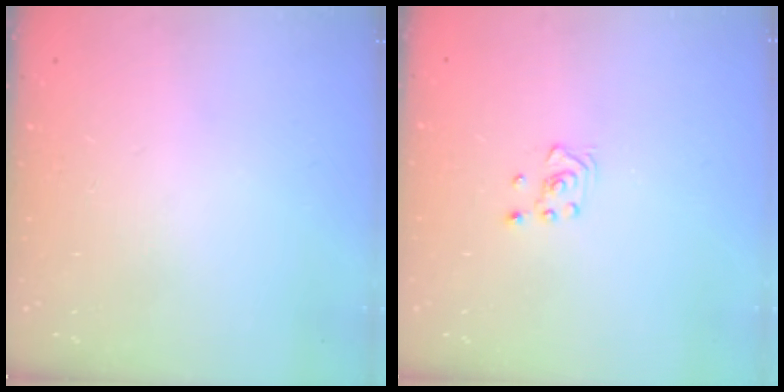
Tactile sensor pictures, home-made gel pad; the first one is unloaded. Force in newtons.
{"total": 2.8, "press": 2.6, "slide": 1.0}